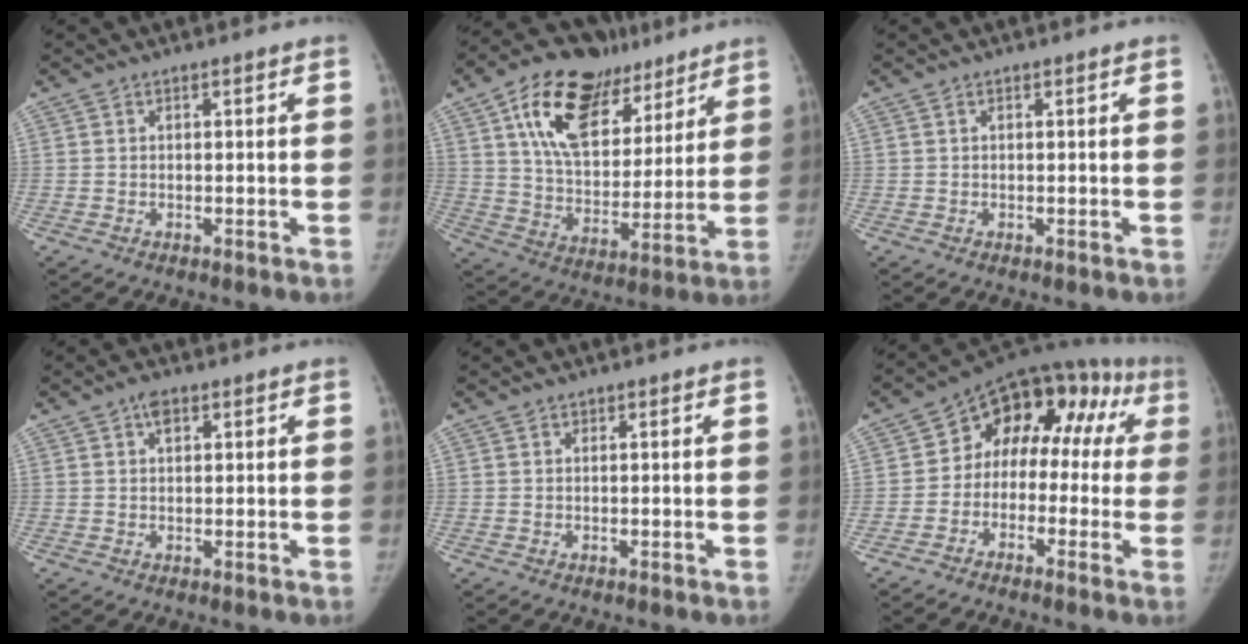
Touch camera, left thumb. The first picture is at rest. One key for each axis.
{"total": 22.4, "fx": 12.3, "fy": 12.7, "fz": 13.7, "tx": -0.190, "ty": -0.027, "tz": 0.211}
{"total": 0.0}
{"total": 2.3, "fx": 1.1, "fy": 1.4, "fz": 1.5, "tx": -0.019, "ty": 0.001, "tz": 0.015}
{"total": 0.0}
{"total": 16.4, "fx": 1.3, "fy": 11.4, "fz": 11.8, "tx": -0.089, "ty": 0.061, "tz": 0.000}